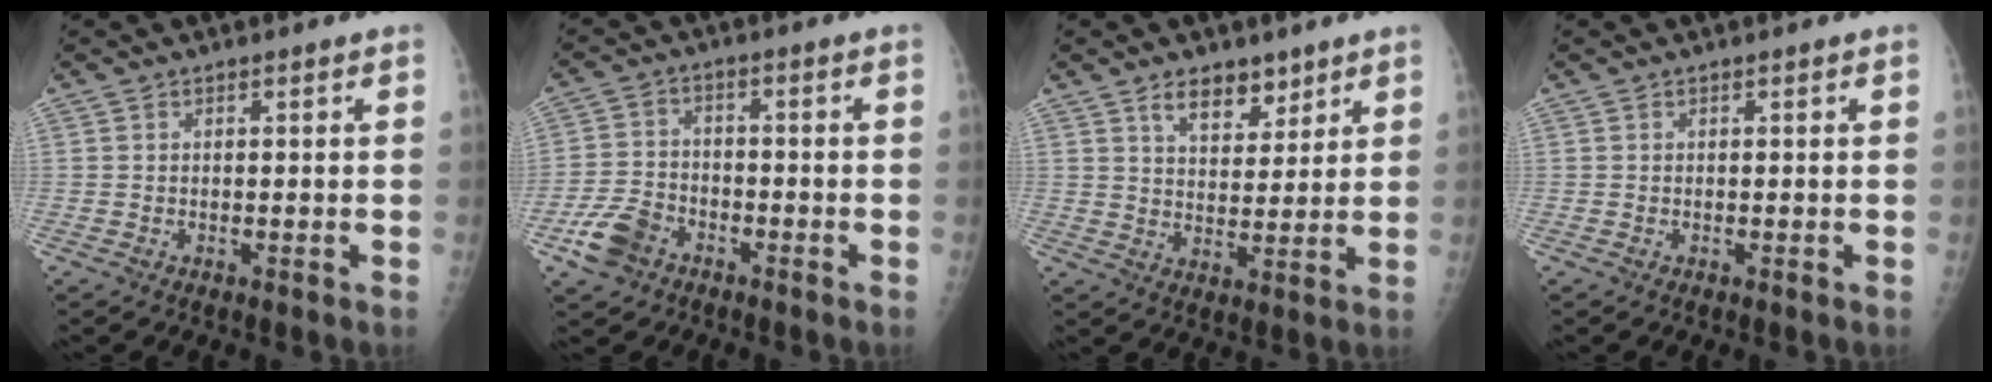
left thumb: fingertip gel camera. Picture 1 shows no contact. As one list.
[{"total": 7.5, "force": [-4.2, 5.1, 3.5], "torque": [-0.065, 0.020, -0.079]}, {"total": 7.4, "force": [5.0, 4.0, 3.8], "torque": [-0.032, -0.034, 0.085]}, {"total": 0.0}]